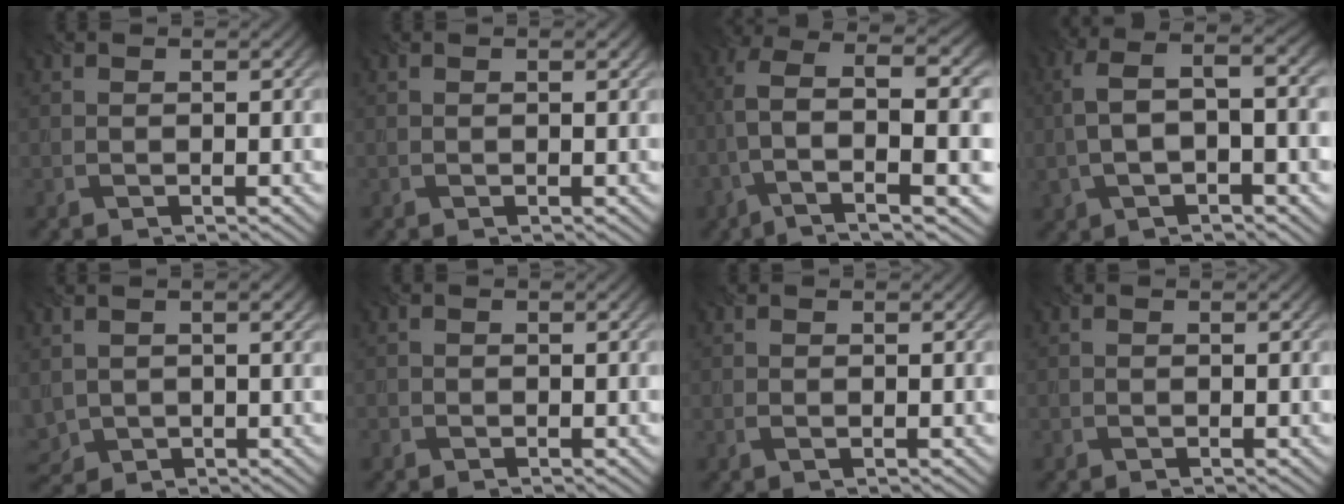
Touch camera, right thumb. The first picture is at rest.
{"total": 0.6, "force": [0.4, 0.1, 0.5], "torque": [-0.006, 0.000, 0.007]}
{"total": 11.8, "force": [1.1, 3.9, 11.1], "torque": [-0.219, 0.014, 0.023]}
{"total": 9.9, "force": [0.0, 3.7, 9.2], "torque": [-0.190, 0.016, -0.005]}
{"total": 4.0, "force": [1.2, 2.9, 2.4], "torque": [-0.069, -0.007, 0.025]}
{"total": 0.7, "force": [-0.6, 0.5, 0.0], "torque": [-0.003, -0.002, -0.012]}
{"total": 0.6, "force": [-0.1, 0.3, 0.5], "torque": [-0.013, -0.002, -0.002]}
{"total": 0.0}